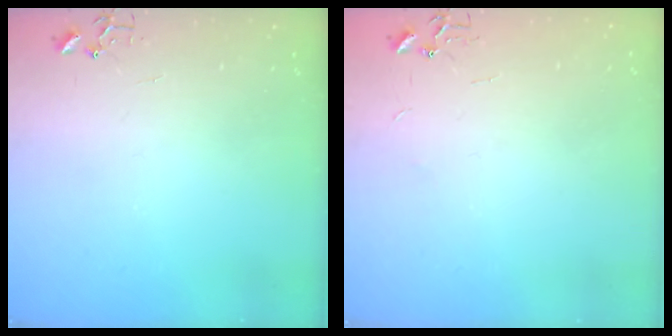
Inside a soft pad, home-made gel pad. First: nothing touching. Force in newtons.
{"total": 2.4, "press": 2.4, "slide": 0.3}